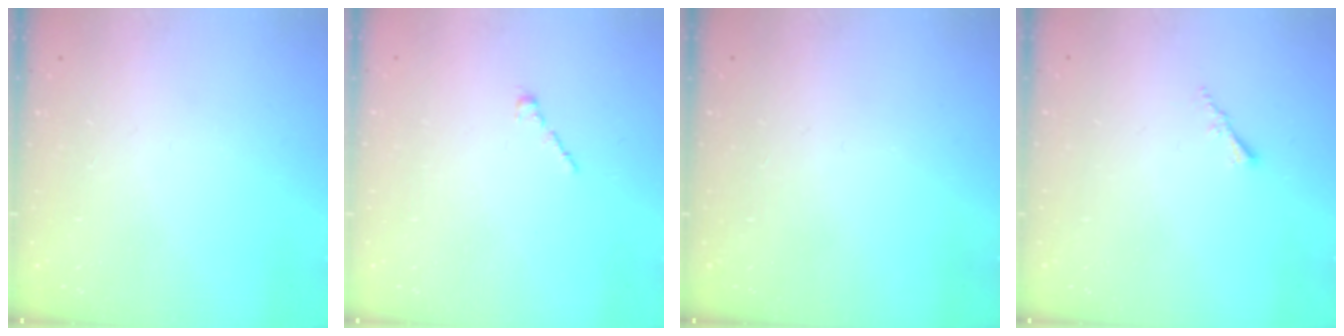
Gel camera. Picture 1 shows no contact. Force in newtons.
{"total": 1.7, "press": 1.7, "slide": 0.5}
{"total": 0.0}
{"total": 1.5, "press": 1.5, "slide": 0.4}